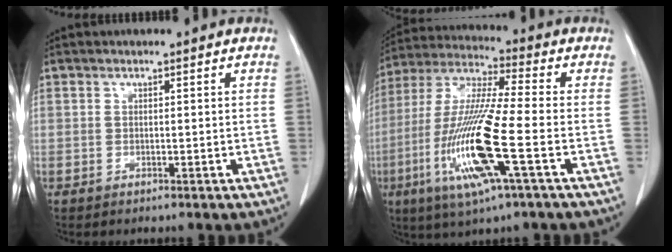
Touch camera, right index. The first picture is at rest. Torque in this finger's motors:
{"motor_torque": [2.14, 0.00, 0.63, 0.19]}